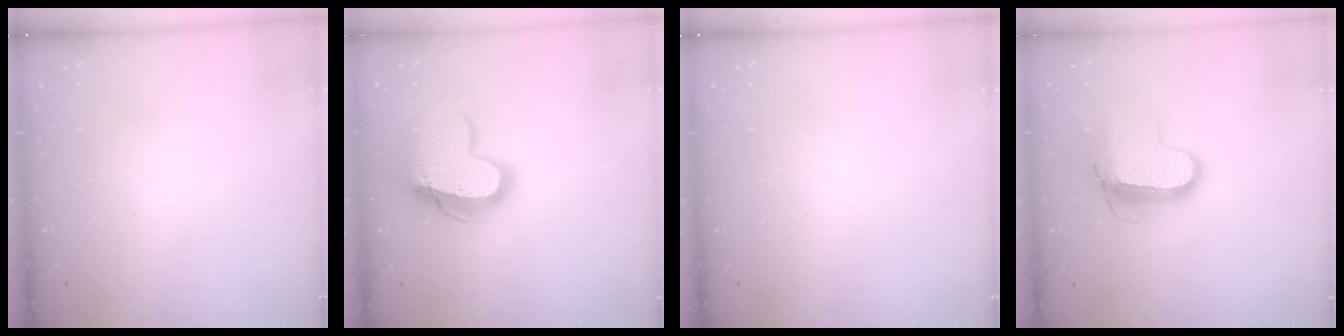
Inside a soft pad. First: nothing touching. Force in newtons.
{"total": 16.7, "press": 16.7, "slide": 1.1}
{"total": 0.0}
{"total": 11.1, "press": 11.0, "slide": 0.9}